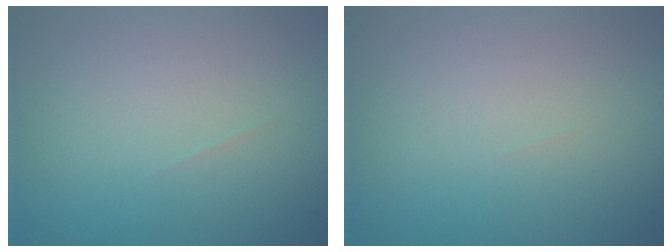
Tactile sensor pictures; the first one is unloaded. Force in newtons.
{"total": 0.0}